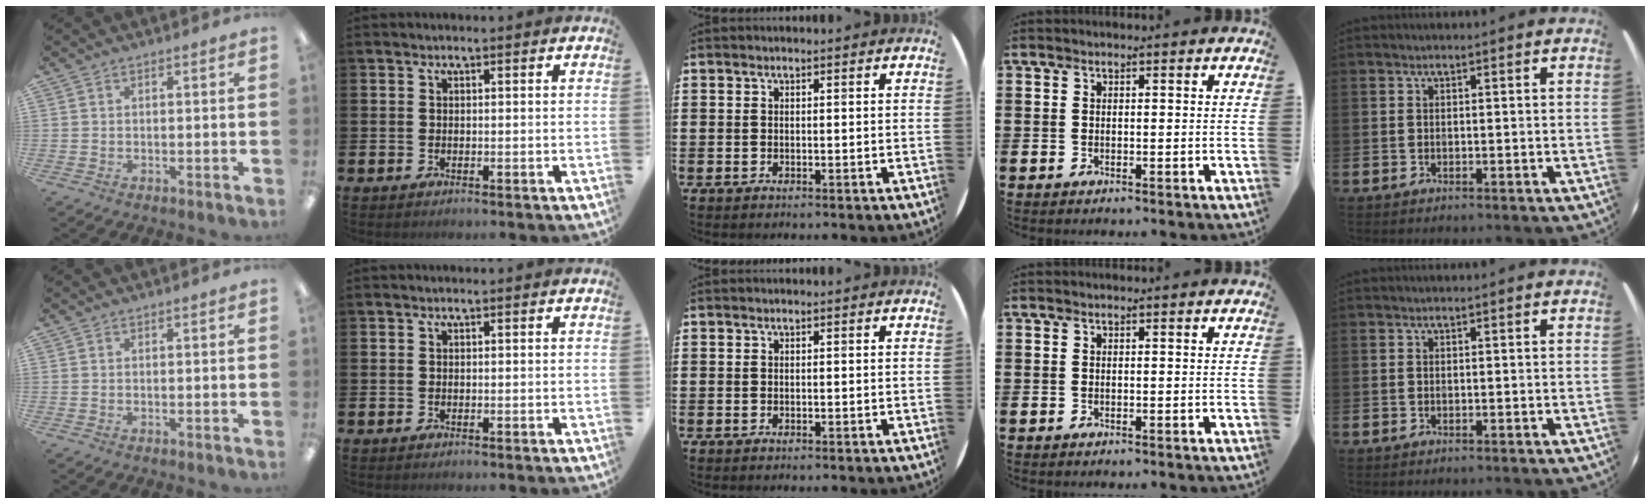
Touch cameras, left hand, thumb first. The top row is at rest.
{}